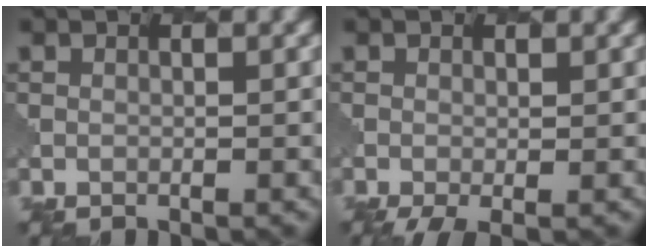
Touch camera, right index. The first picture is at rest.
{"total": 2.2, "force": [-1.0, 0.6, 1.9], "torque": [-0.036, -0.006, -0.019]}